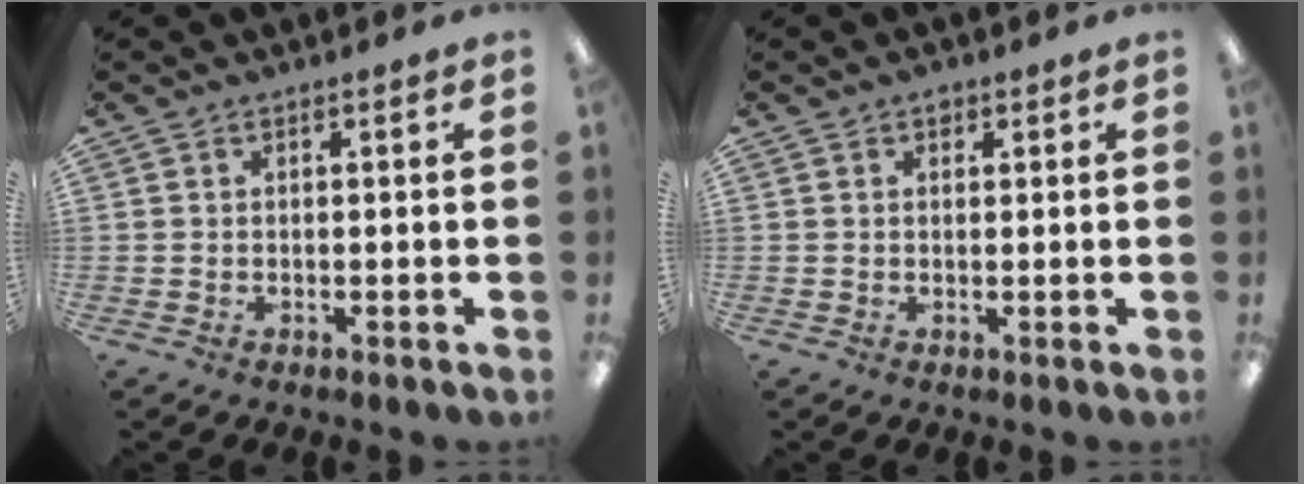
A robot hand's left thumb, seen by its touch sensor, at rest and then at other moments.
{"total": 1.3, "force": [0.7, 0.8, 0.7], "torque": [-0.007, -0.001, 0.012]}